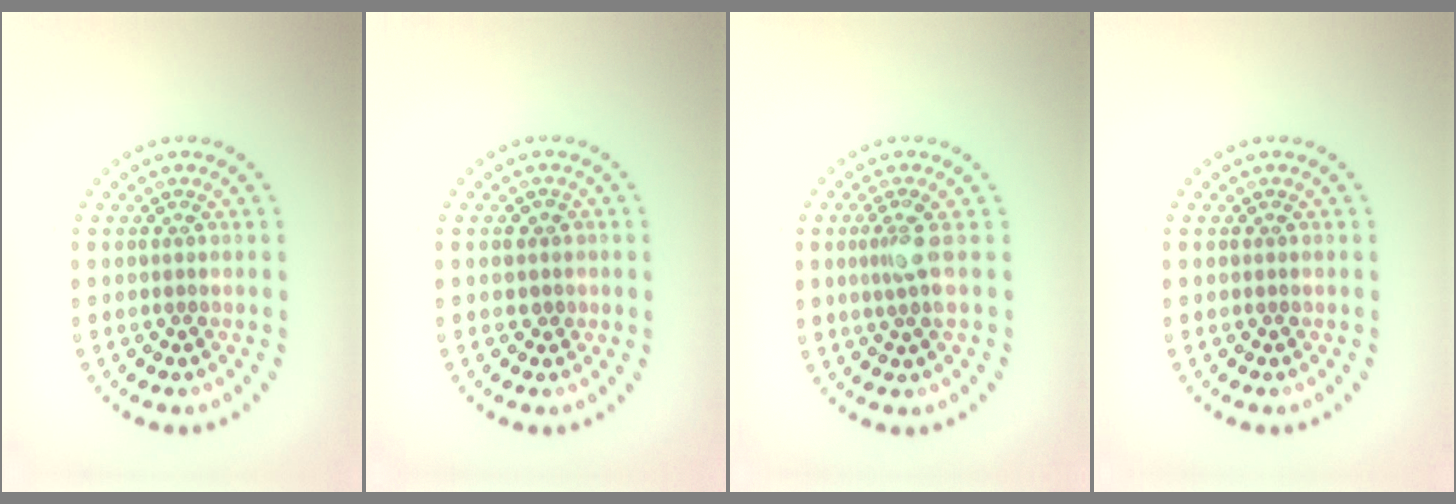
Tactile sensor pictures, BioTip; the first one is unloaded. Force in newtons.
{"total": 1.0, "press": 0.9, "slide": 0.5}
{"total": 2.1, "press": 1.6, "slide": 1.4}
{"total": 0.0}